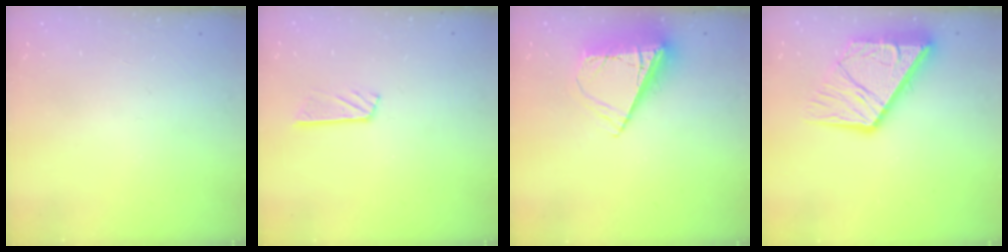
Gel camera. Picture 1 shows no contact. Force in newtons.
{"total": 6.6, "press": 6.6, "slide": 0.1}
{"total": 10.8, "press": 10.7, "slide": 1.3}
{"total": 16.7, "press": 16.6, "slide": 1.9}